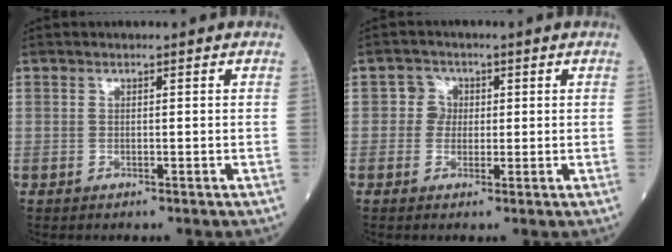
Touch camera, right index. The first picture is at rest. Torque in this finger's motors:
{"motor_torque": [0.11, 0.07, 0.07, 0.01]}